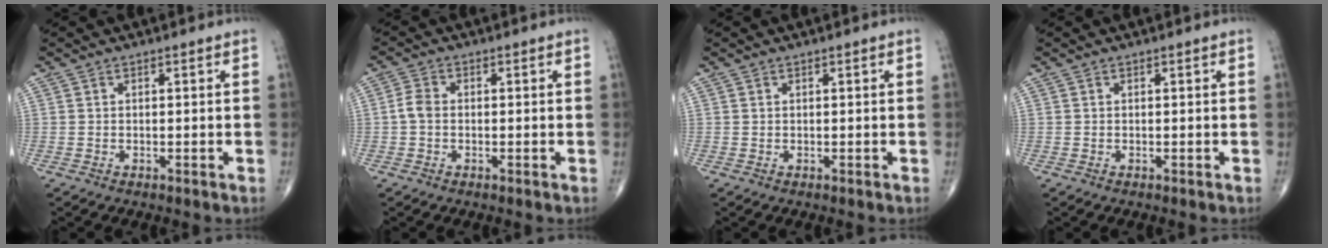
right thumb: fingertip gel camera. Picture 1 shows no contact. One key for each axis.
{"total": 2.8, "fx": -0.4, "fy": 1.9, "fz": 1.9, "tx": -0.038, "ty": 0.006, "tz": -0.014}
{"total": 0.0}
{"total": 0.0}